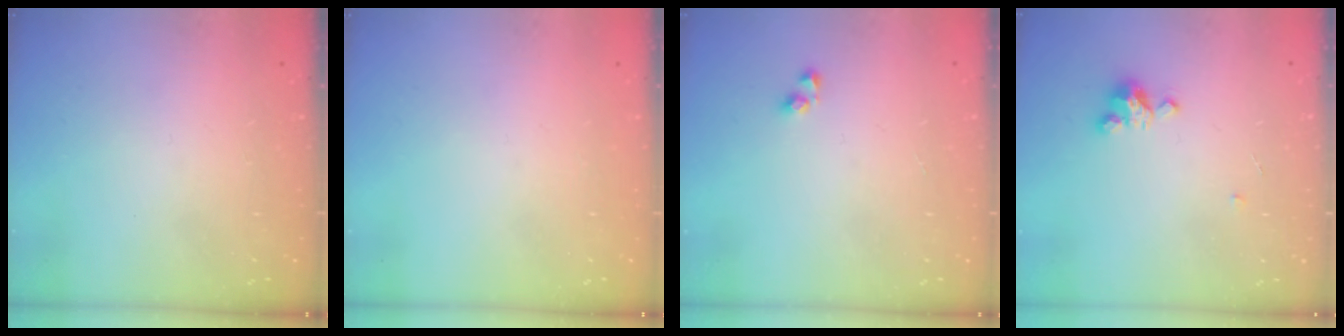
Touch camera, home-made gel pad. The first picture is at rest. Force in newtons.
{"total": 0.0}
{"total": 2.9, "press": 2.9, "slide": 0.2}
{"total": 3.8, "press": 3.8, "slide": 0.4}